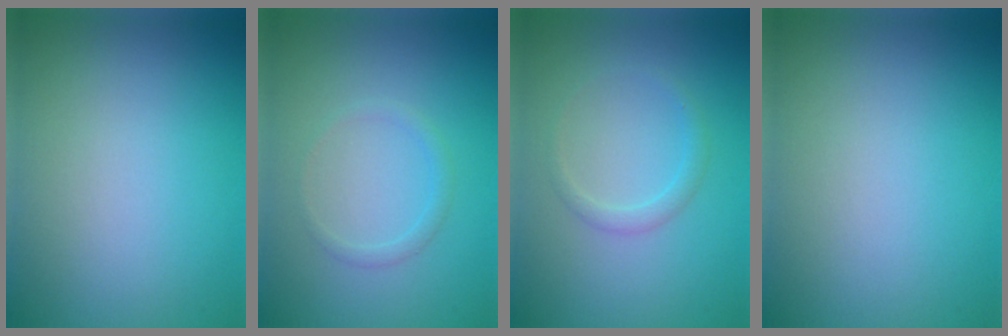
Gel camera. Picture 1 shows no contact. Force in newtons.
{"total": 1.1, "press": 1.1, "slide": 0.1}
{"total": 1.3, "press": 1.3, "slide": 0.0}
{"total": 0.0}